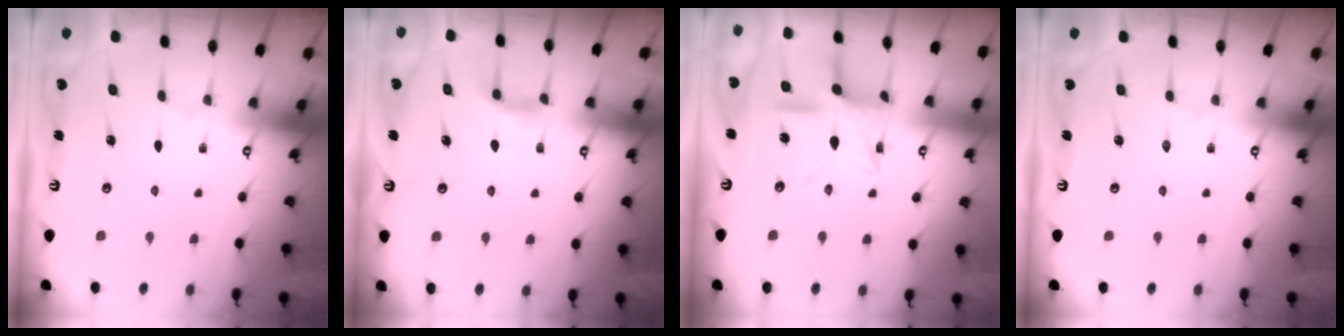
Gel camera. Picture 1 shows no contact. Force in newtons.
{"total": 5.5, "press": 5.4, "slide": 0.7}
{"total": 12.6, "press": 12.6, "slide": 0.8}
{"total": 0.0}